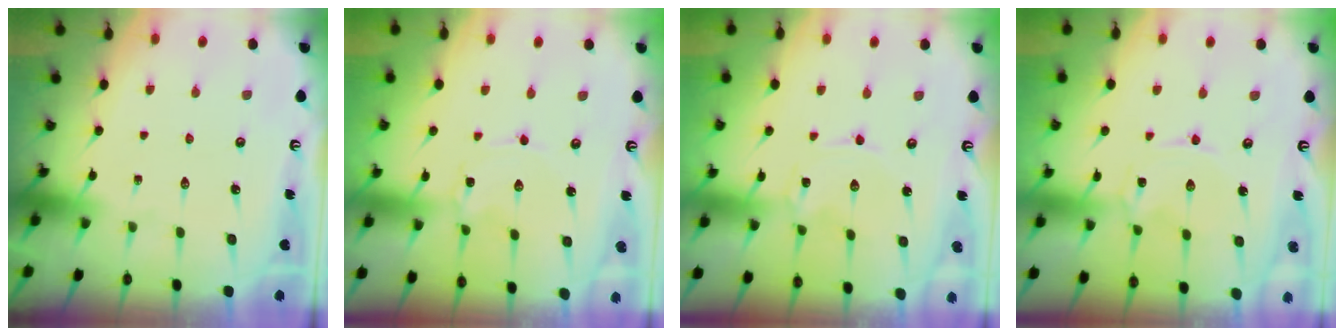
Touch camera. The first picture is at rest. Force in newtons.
{"total": 0.0}
{"total": 0.0}
{"total": 0.0}